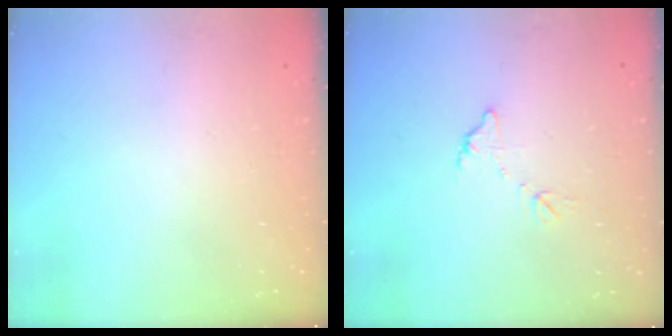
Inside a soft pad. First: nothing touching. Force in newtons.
{"total": 8.0, "press": 8.0, "slide": 0.4}